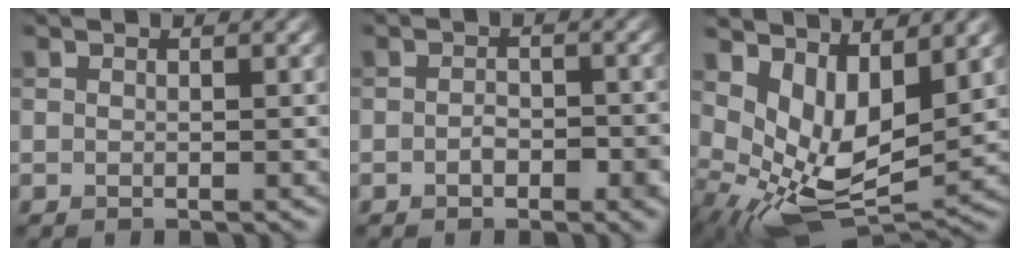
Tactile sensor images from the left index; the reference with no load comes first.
{"total": 2.4, "force": [-0.9, 1.3, 1.8], "torque": [-0.032, -0.004, -0.014]}
{"total": 8.4, "force": [2.2, 4.3, 6.9], "torque": [-0.132, -0.024, 0.053]}